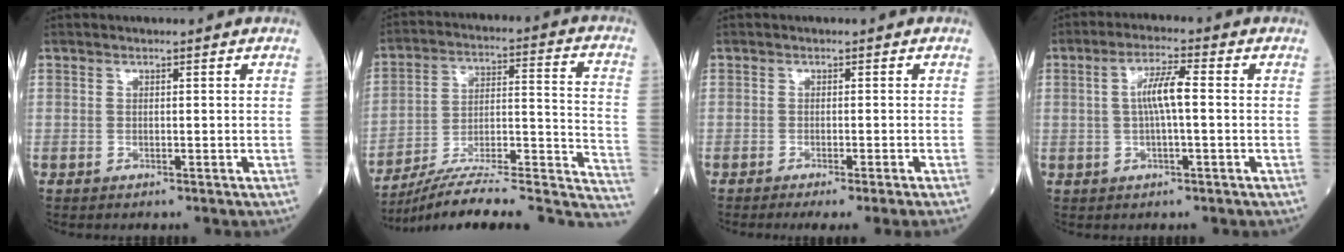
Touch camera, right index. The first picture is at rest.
{"total": 24.1, "force": [-21.2, 2.7, 11.2], "torque": [-0.098, 0.028, -0.309]}
{"total": 5.3, "force": [-4.2, -1.2, 3.0], "torque": [-0.015, -0.010, -0.060]}
{"total": 5.2, "force": [0.3, 0.6, 5.2], "torque": [-0.101, 0.011, 0.003]}